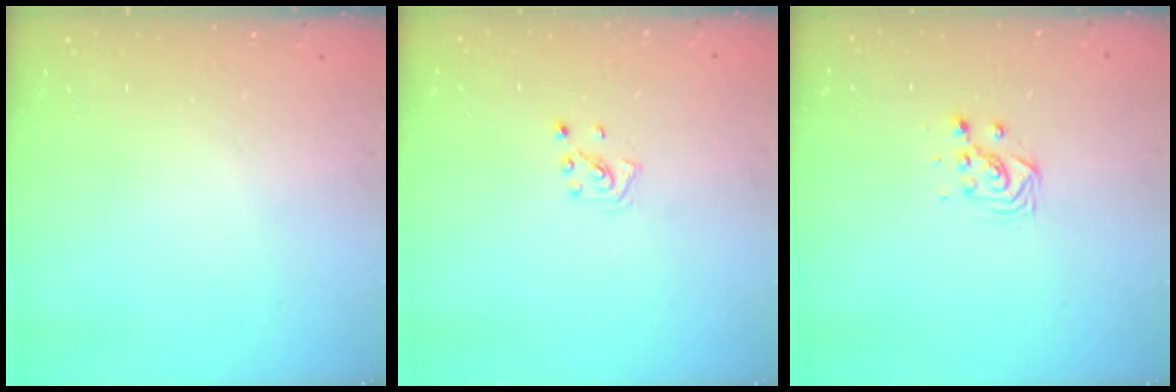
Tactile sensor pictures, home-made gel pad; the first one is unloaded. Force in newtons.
{"total": 2.1, "press": 2.0, "slide": 0.3}
{"total": 3.7, "press": 3.7, "slide": 0.2}